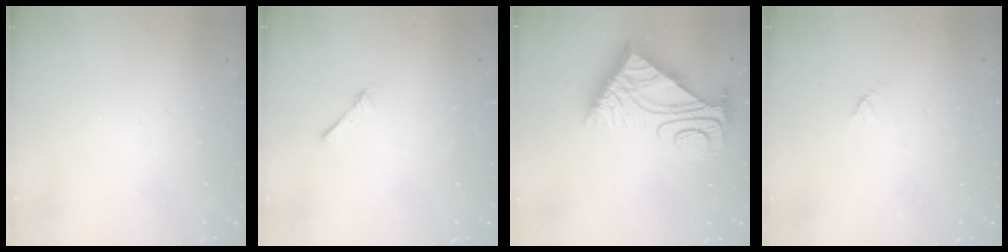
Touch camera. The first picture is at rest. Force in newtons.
{"total": 2.4, "press": 2.4, "slide": 0.3}
{"total": 8.7, "press": 8.7, "slide": 0.5}
{"total": 2.9, "press": 2.9, "slide": 0.3}